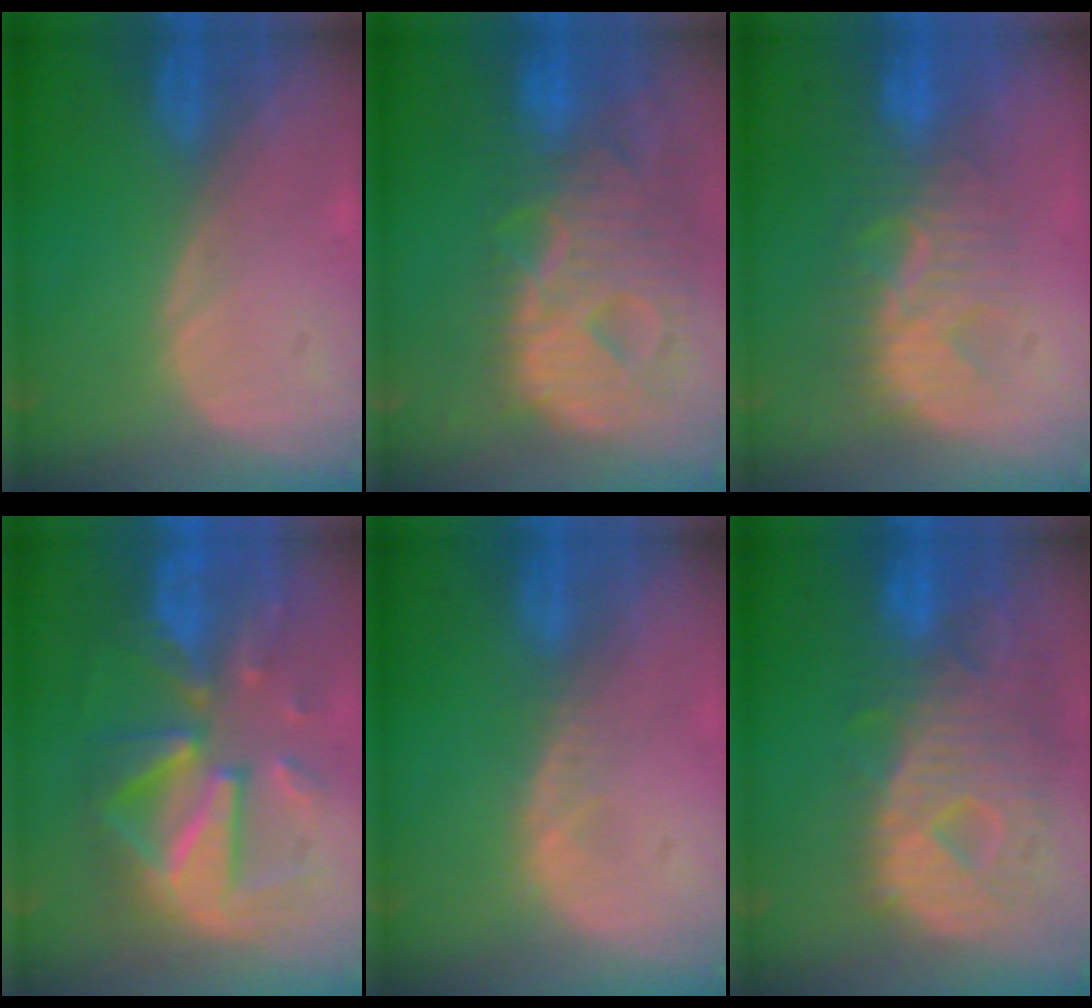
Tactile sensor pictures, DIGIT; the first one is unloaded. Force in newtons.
{"total": 12.9, "press": 11.0, "slide": 6.9}
{"total": 8.0, "press": 7.8, "slide": 1.9}
{"total": 12.1, "press": 12.0, "slide": 1.3}
{"total": 1.5, "press": 1.5, "slide": 0.2}
{"total": 12.6, "press": 10.9, "slide": 6.4}